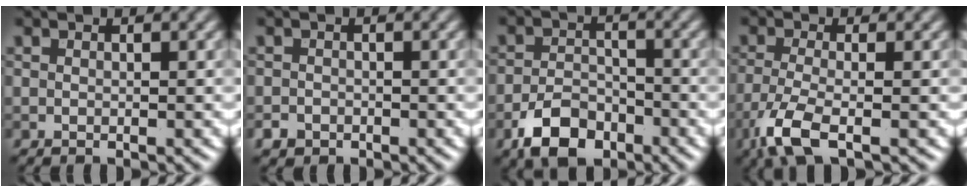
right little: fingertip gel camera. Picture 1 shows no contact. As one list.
[{"total": 1.1, "force": [-0.7, 0.9, 0.1], "torque": [0.005, -0.003, -0.014]}, {"total": 4.9, "force": [-3.1, 2.7, 2.6], "torque": [-0.044, -0.004, -0.062]}, {"total": 4.6, "force": [-2.5, 1.3, 3.7], "torque": [-0.084, -0.011, -0.063]}]